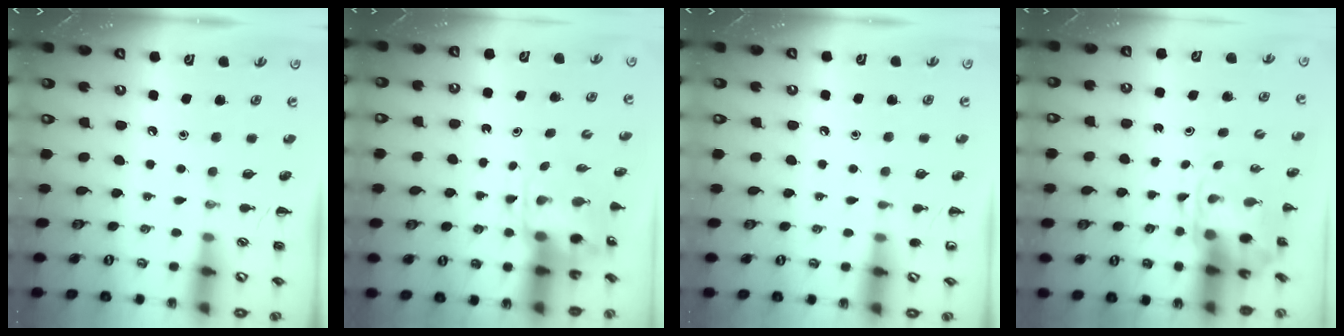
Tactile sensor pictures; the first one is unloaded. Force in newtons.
{"total": 4.6, "press": 4.6, "slide": 0.5}
{"total": 3.8, "press": 3.6, "slide": 1.3}
{"total": 3.5, "press": 3.4, "slide": 0.9}